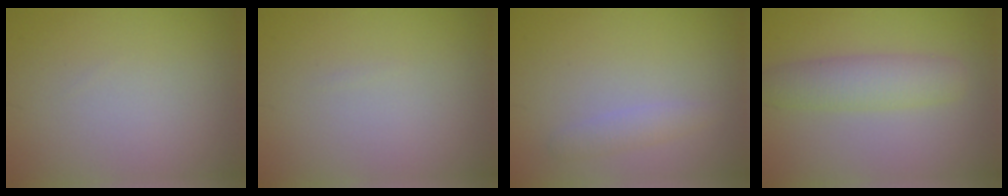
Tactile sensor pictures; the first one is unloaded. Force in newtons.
{"total": 0.0}
{"total": 1.4, "press": 1.4, "slide": 0.0}
{"total": 3.8, "press": 3.8, "slide": 0.0}